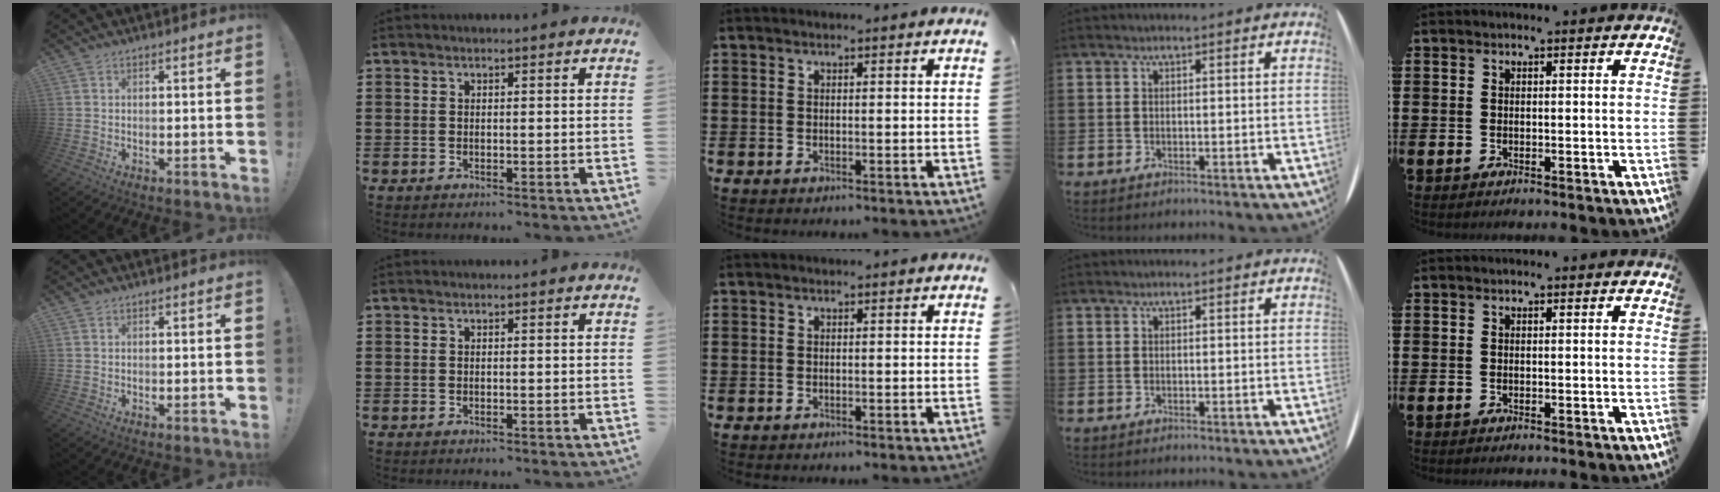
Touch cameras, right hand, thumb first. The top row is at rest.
{}